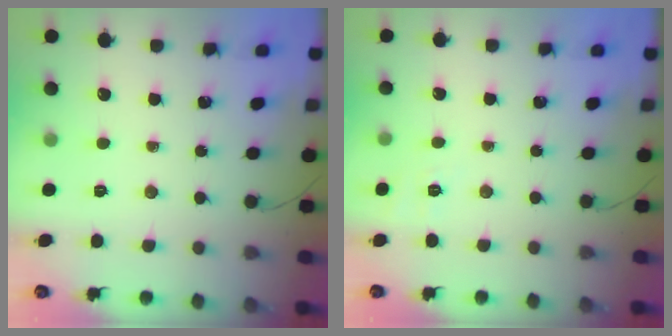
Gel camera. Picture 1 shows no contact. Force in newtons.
{"total": 4.9, "press": 4.5, "slide": 1.9}